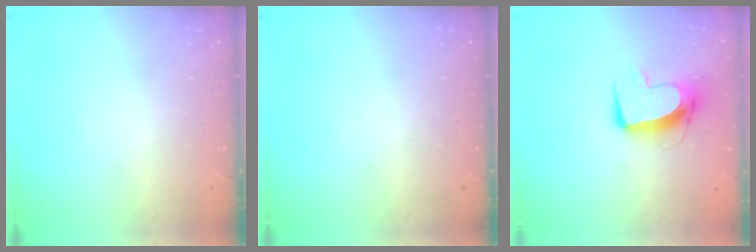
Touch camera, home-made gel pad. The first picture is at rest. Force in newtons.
{"total": 0.0}
{"total": 11.8, "press": 11.7, "slide": 1.1}